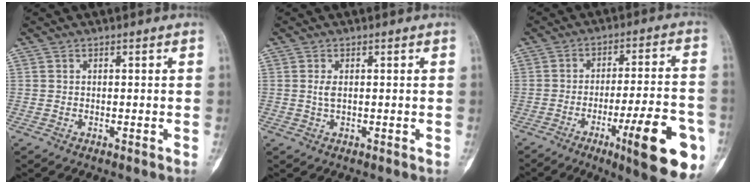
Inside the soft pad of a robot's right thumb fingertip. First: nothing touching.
{"total": 2.8, "force": [0.2, 1.2, 2.5], "torque": [-0.061, -0.001, 0.007]}
{"total": 19.0, "force": [-7.7, 3.9, 16.9], "torque": [-0.202, 0.019, -0.103]}